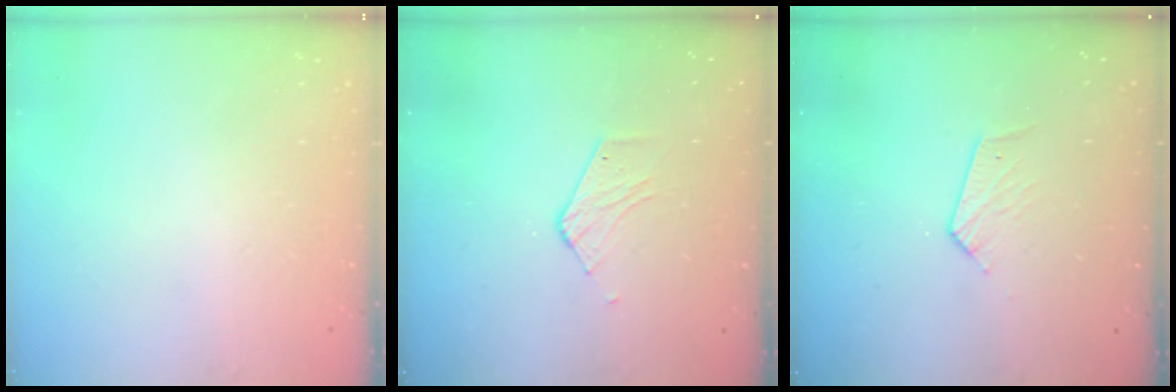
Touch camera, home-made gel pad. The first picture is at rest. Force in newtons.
{"total": 3.7, "press": 3.7, "slide": 0.3}
{"total": 3.5, "press": 3.5, "slide": 0.3}